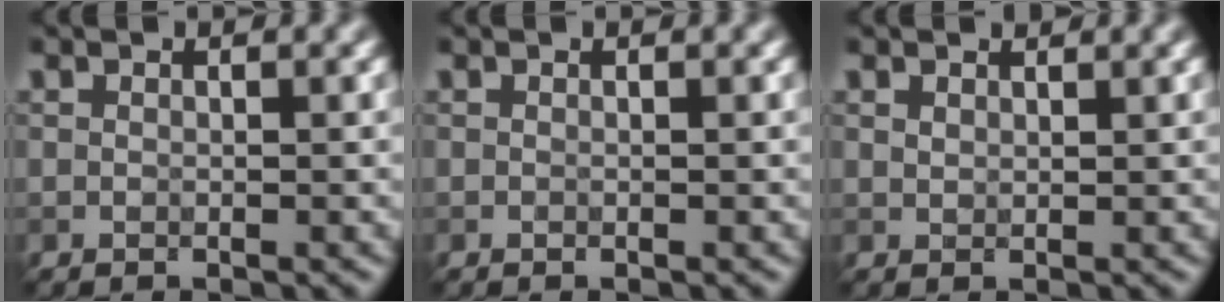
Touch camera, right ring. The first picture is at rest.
{"total": 0.0}
{"total": 1.1, "force": [0.8, 0.6, 0.4], "torque": [-0.009, 0.002, 0.017]}